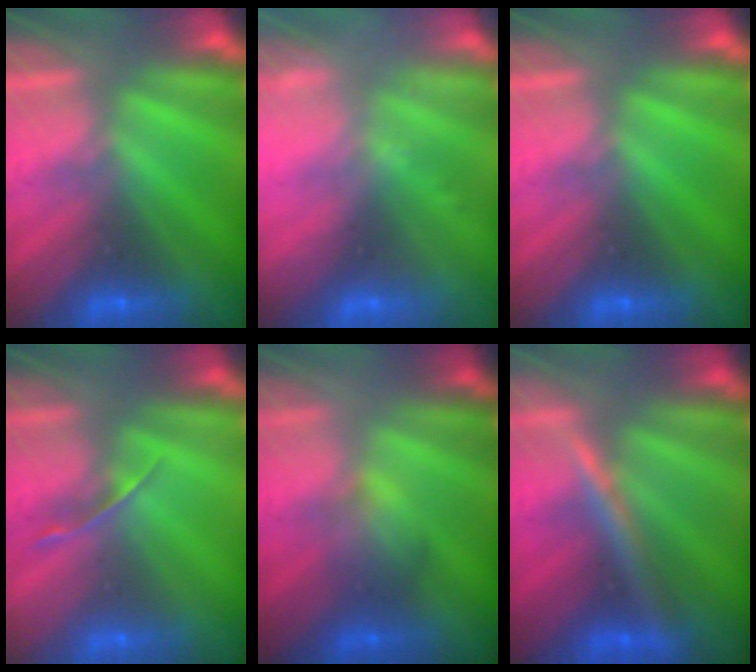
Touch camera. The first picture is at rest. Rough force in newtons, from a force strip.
{"total": 2.3}
{"total": 0.0}
{"total": 1.4}
{"total": 2.0}
{"total": 2.4}